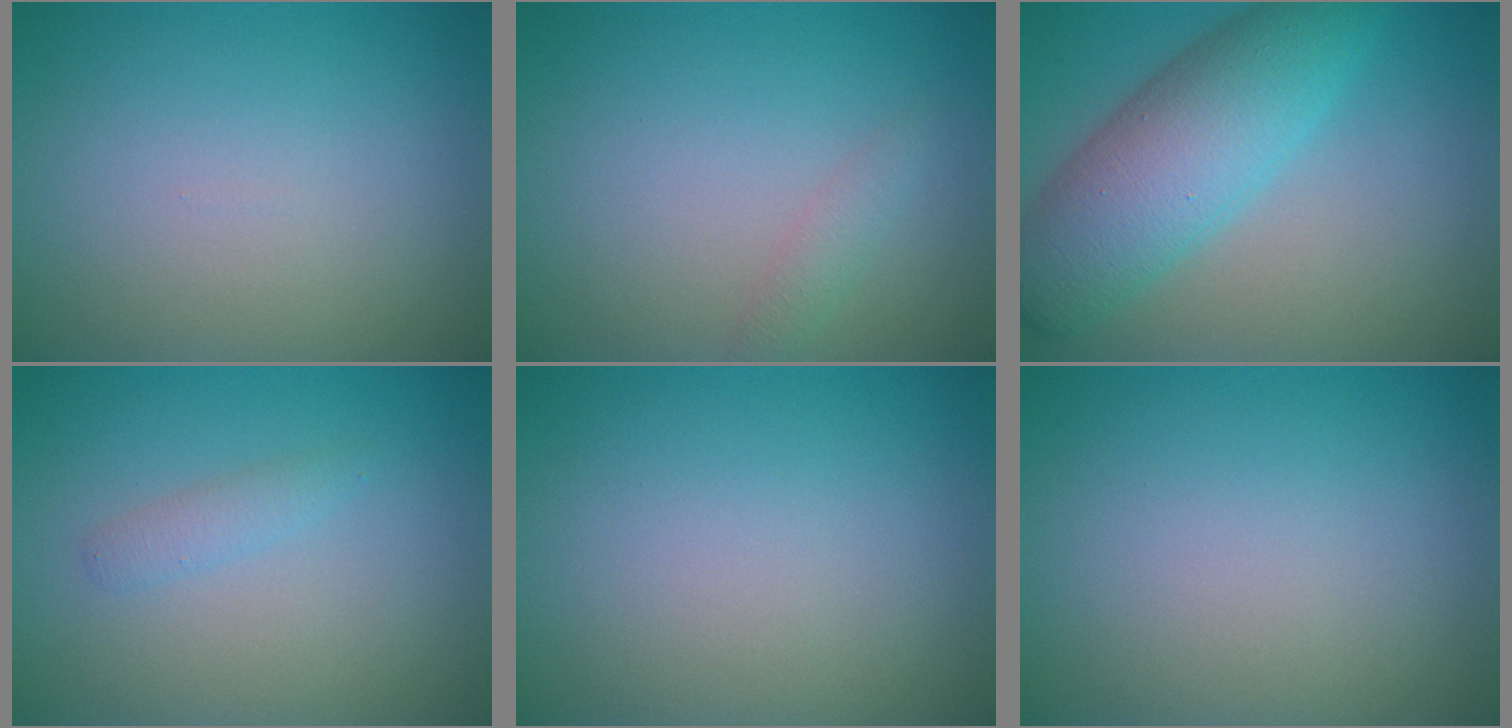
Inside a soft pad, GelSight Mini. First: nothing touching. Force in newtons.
{"total": 1.2, "press": 1.2, "slide": 0.1}
{"total": 7.9, "press": 7.9, "slide": 0.2}
{"total": 1.1, "press": 1.1, "slide": 0.1}
{"total": 0.0}
{"total": 0.0}